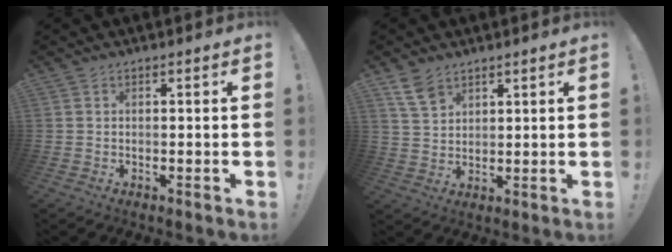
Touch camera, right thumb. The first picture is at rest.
{"total": 6.8, "force": [4.7, 3.8, 3.1], "torque": [-0.055, -0.022, 0.093]}